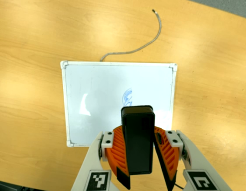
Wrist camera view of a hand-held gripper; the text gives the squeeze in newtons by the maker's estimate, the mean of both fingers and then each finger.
{"total": 9.0, "left": 9.5, "right": 8.6}